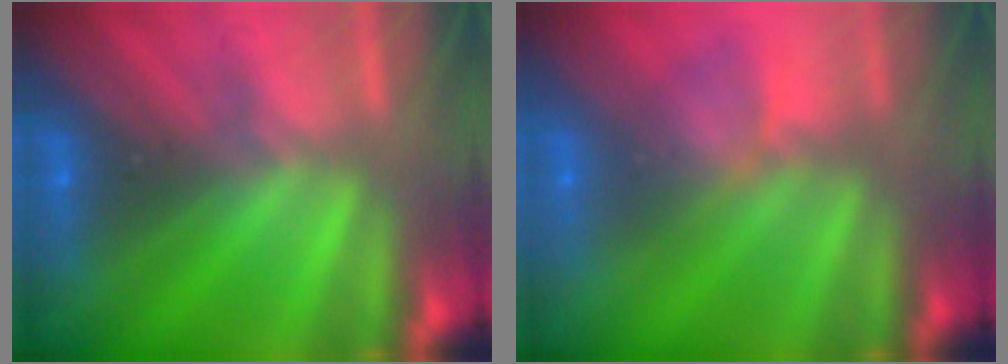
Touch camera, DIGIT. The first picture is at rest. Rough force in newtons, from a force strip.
{"total": 3.4}